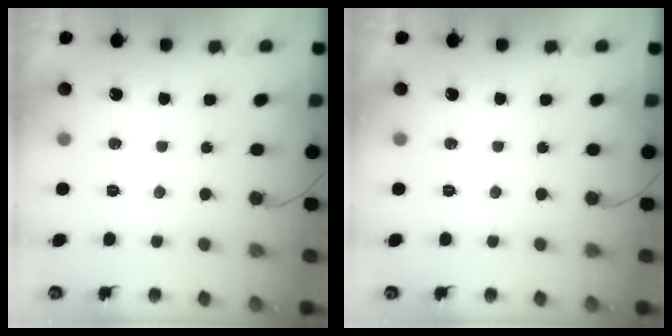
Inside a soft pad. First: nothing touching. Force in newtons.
{"total": 0.0}